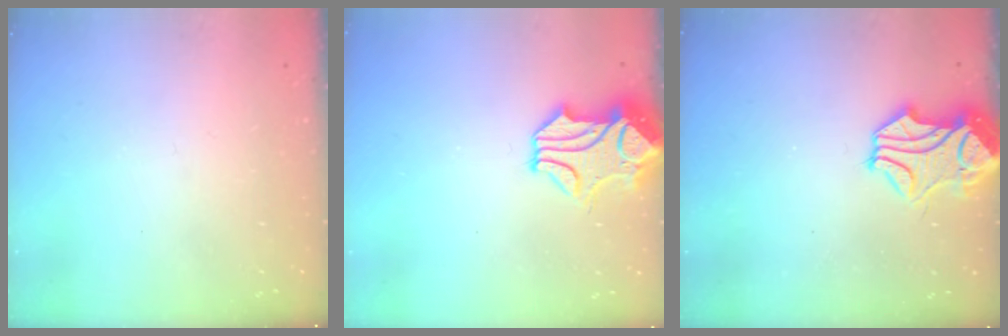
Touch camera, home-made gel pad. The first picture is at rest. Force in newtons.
{"total": 2.1, "press": 1.6, "slide": 1.3}
{"total": 2.0, "press": 1.3, "slide": 1.5}